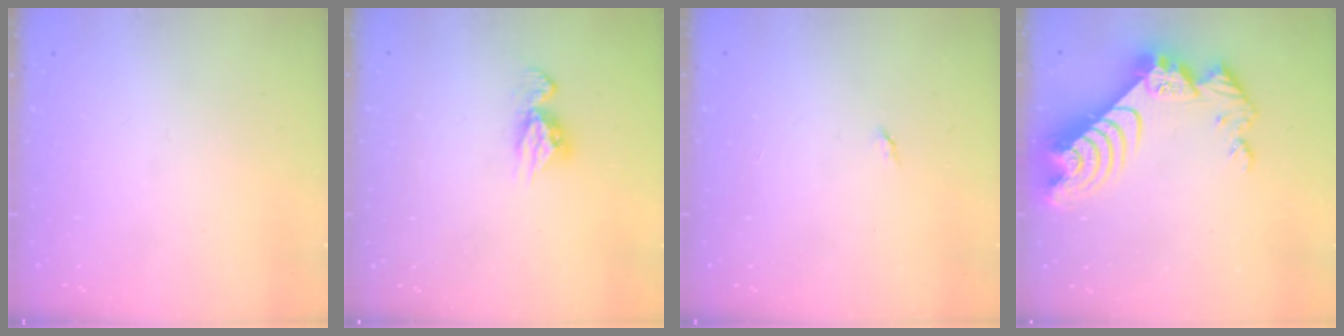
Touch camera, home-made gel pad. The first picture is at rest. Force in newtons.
{"total": 7.8, "press": 7.8, "slide": 0.6}
{"total": 2.8, "press": 2.8, "slide": 0.4}
{"total": 14.6, "press": 14.5, "slide": 1.5}